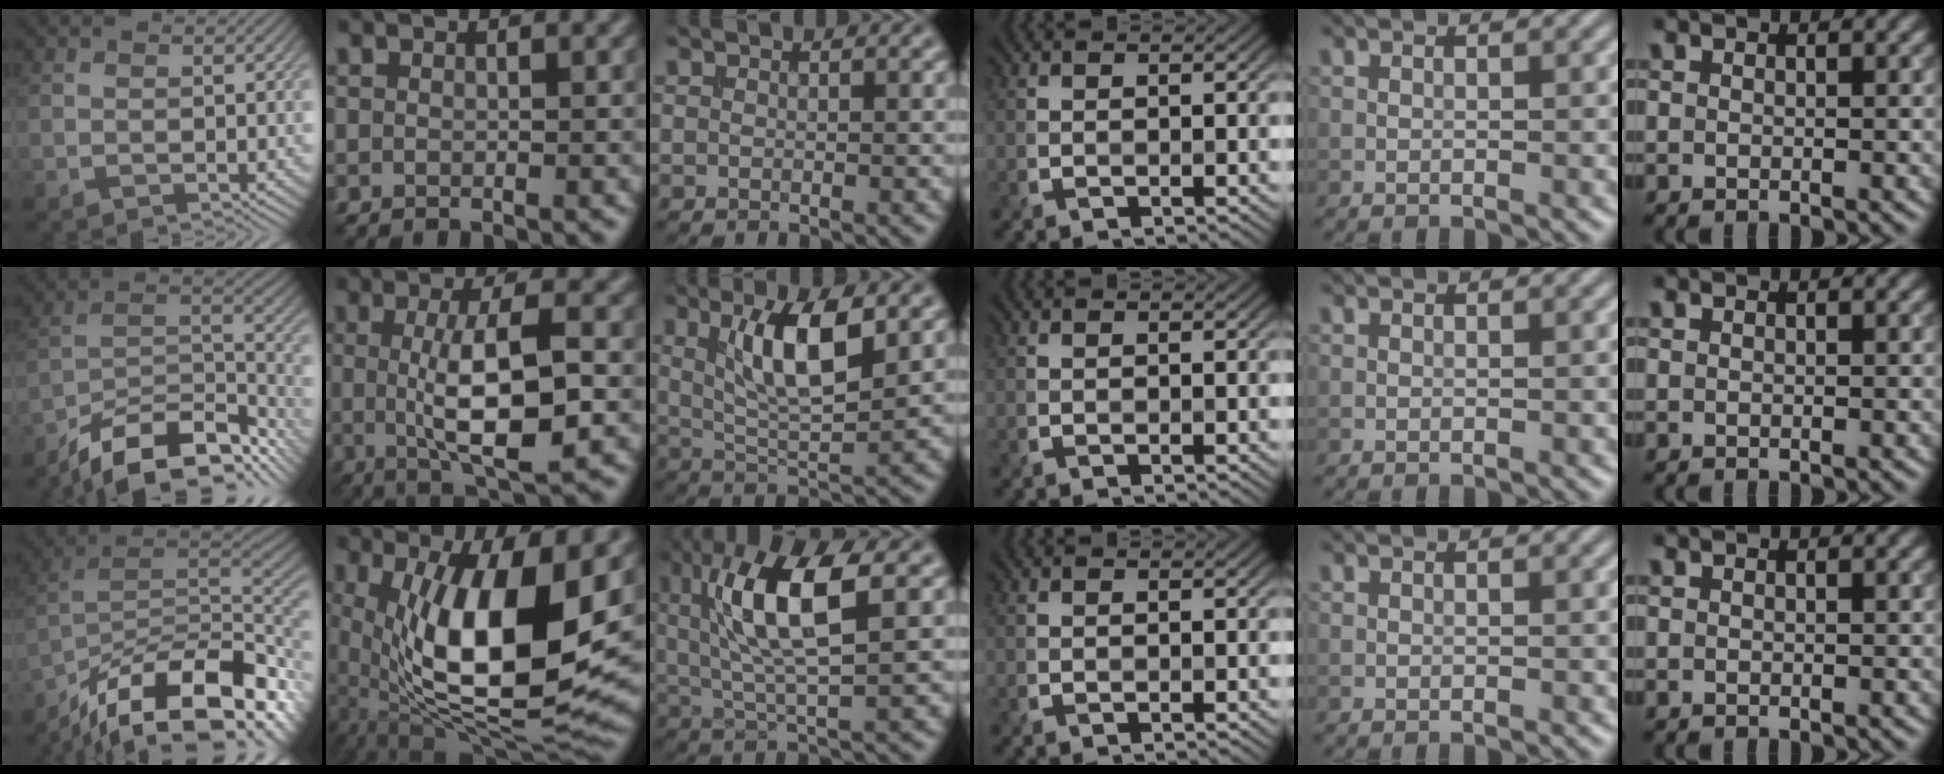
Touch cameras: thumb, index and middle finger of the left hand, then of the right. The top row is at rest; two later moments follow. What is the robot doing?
{"motion": "insert", "object": "bucket"}